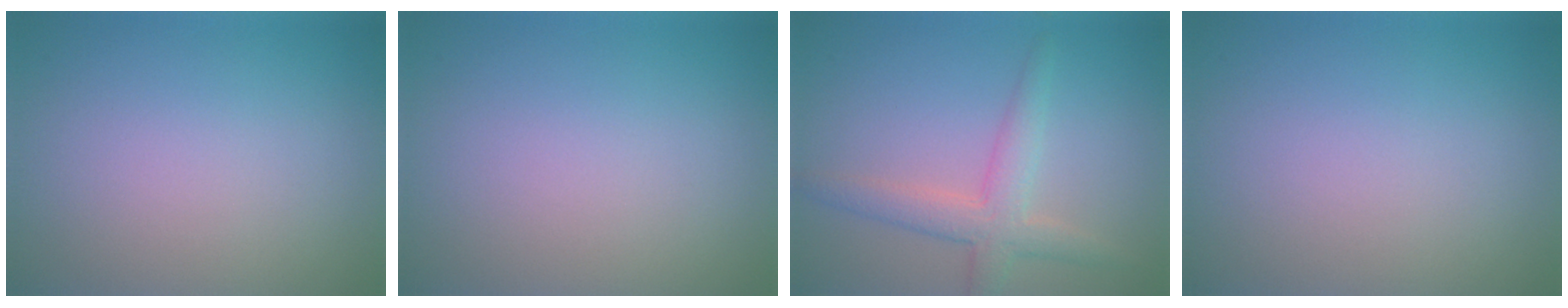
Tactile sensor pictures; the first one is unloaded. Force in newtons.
{"total": 0.0}
{"total": 3.6, "press": 3.6, "slide": 0.1}
{"total": 0.0}